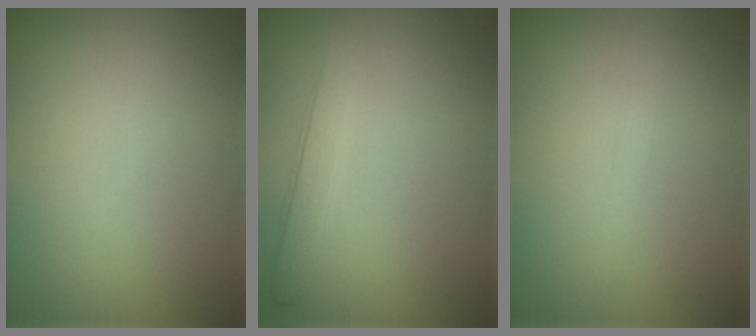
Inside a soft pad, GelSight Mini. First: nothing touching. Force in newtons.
{"total": 2.5, "press": 2.4, "slide": 0.1}
{"total": 0.6, "press": 0.6, "slide": 0.1}